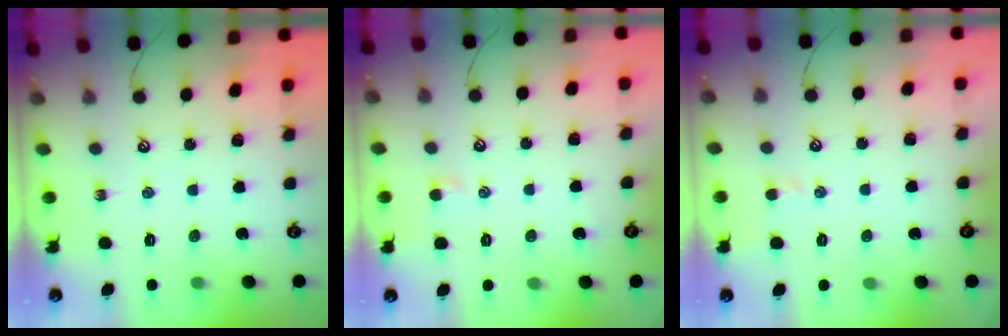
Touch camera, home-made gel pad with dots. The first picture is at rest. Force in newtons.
{"total": 0.7, "press": 0.5, "slide": 0.5}
{"total": 0.8, "press": 0.7, "slide": 0.5}